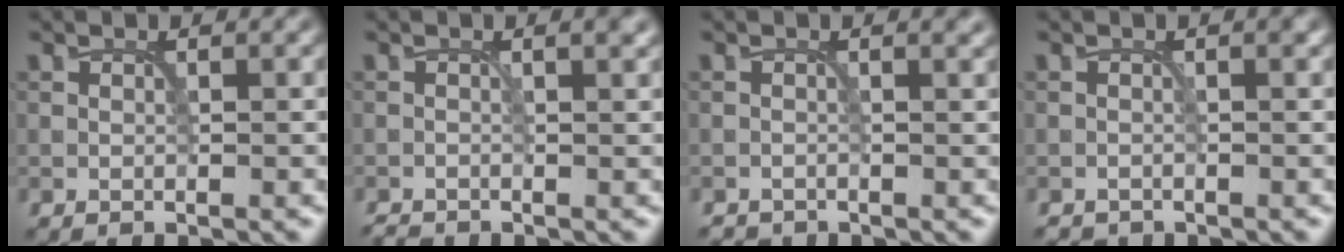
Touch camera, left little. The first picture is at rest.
{"total": 1.3, "force": [-0.6, 0.4, 1.1], "torque": [-0.017, -0.004, -0.012]}
{"total": 0.9, "force": [-0.7, 0.5, 0.2], "torque": [0.000, -0.010, -0.013]}
{"total": 0.8, "force": [-0.7, 0.3, 0.1], "torque": [0.000, -0.003, -0.014]}